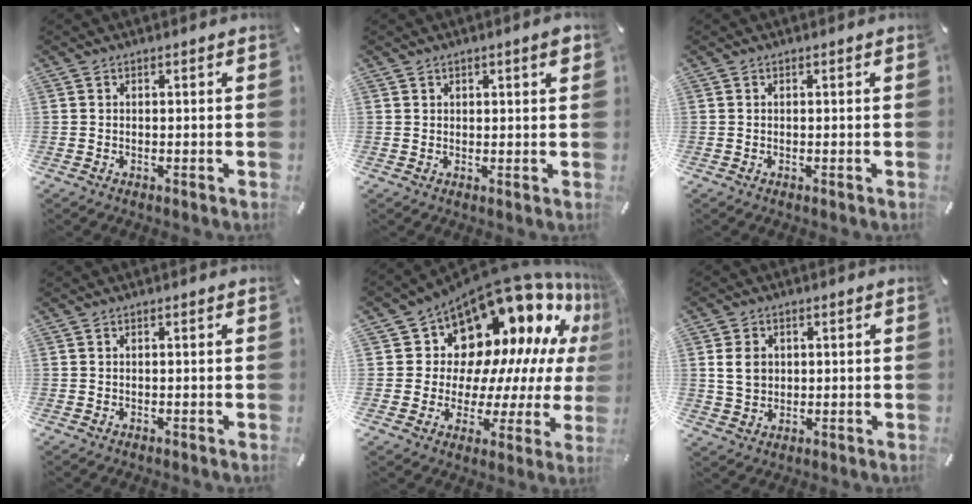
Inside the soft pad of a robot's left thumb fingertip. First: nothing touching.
{"total": 1.8, "force": [1.2, 0.7, 1.2], "torque": [-0.015, 0.000, 0.019]}
{"total": 0.0}
{"total": 0.0}
{"total": 18.7, "force": [13.1, 11.1, 7.6], "torque": [-0.106, -0.140, 0.244]}
{"total": 5.6, "force": [0.8, 4.8, 2.7], "torque": [-0.059, -0.003, 0.010]}